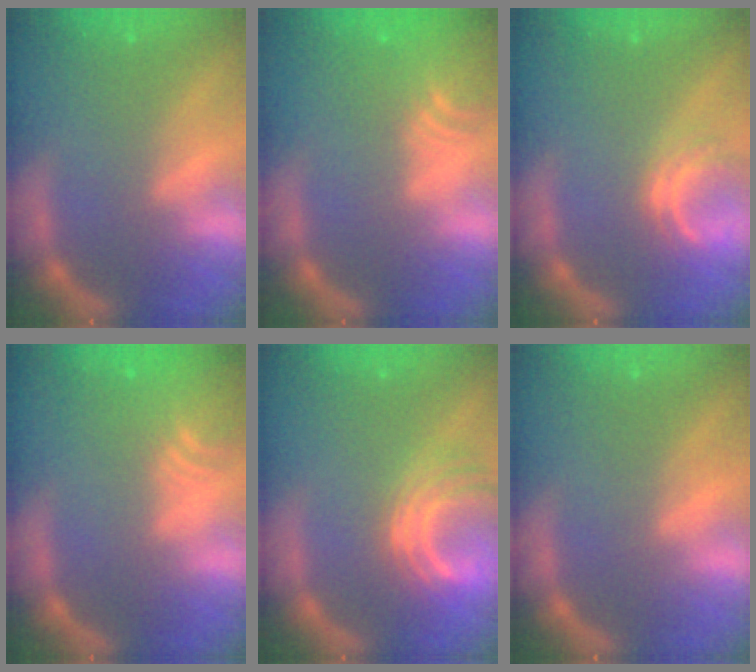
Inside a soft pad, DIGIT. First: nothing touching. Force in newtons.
{"total": 6.0}
{"total": 3.0}
{"total": 5.5}
{"total": 7.0}
{"total": 0.0}